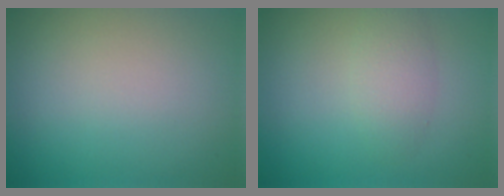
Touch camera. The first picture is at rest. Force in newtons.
{"total": 2.3, "press": 2.3, "slide": 0.1}